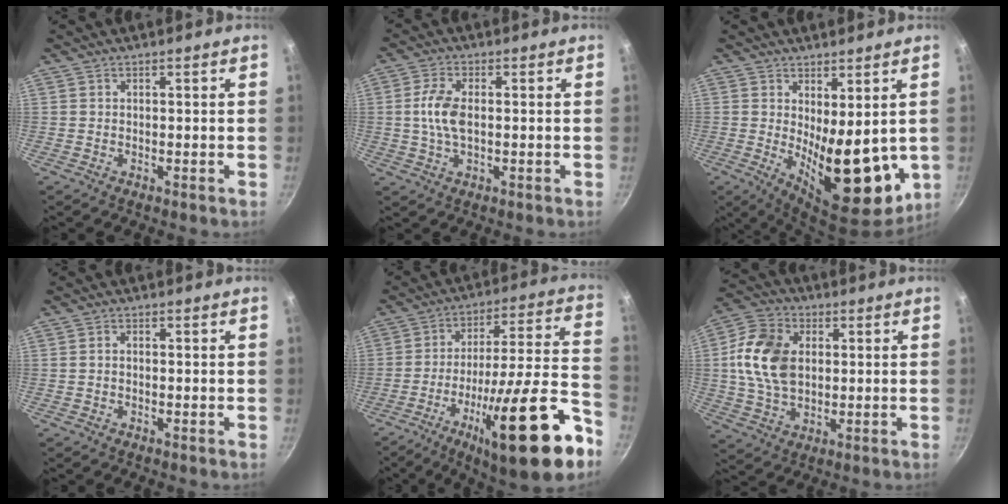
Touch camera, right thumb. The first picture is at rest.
{"total": 6.4, "force": [0.2, 3.3, 5.5], "torque": [-0.114, 0.008, 0.000]}
{"total": 14.3, "force": [0.3, 6.3, 12.9], "torque": [-0.159, -0.037, 0.023]}
{"total": 1.1, "force": [-0.2, 0.8, 0.7], "torque": [-0.014, 0.006, -0.003]}
{"total": 26.0, "force": [-12.2, 5.2, 22.4], "torque": [-0.317, 0.044, -0.194]}
{"total": 14.1, "force": [1.7, 9.8, 10.0], "torque": [-0.172, 0.005, 0.023]}